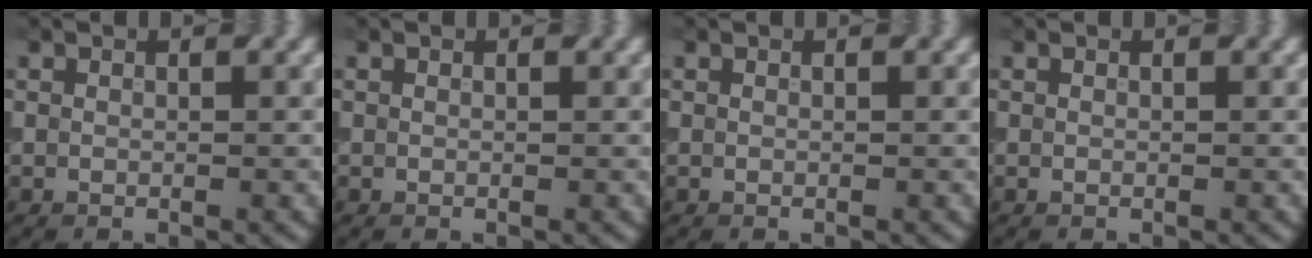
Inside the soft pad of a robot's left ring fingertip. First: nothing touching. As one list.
[{"total": 0.0}, {"total": 0.0}, {"total": 0.0}]